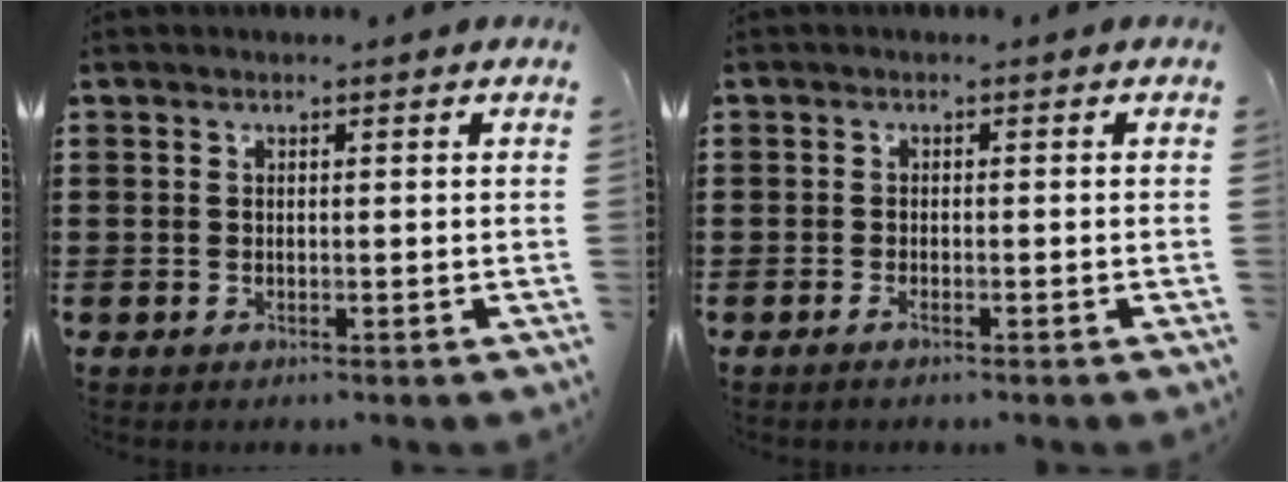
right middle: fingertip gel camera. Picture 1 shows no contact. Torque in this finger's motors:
{"motor_torque": [0.42, 0.25, -0.06, -0.01]}